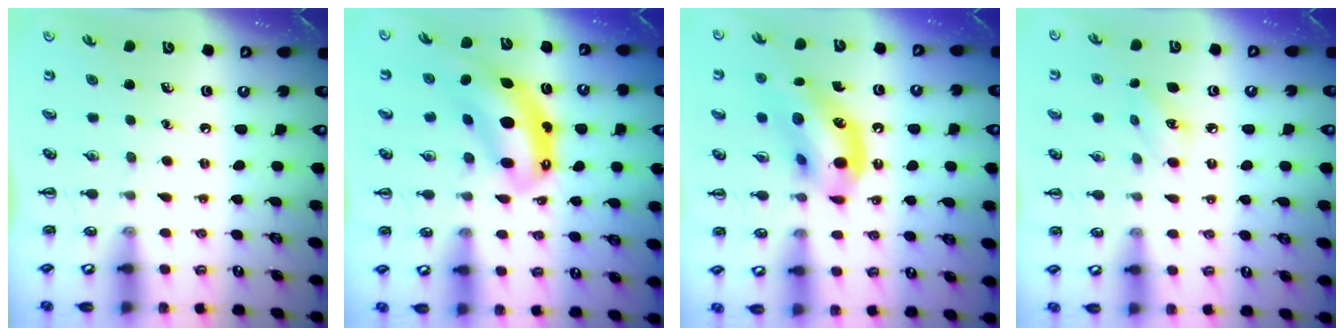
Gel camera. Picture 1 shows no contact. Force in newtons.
{"total": 8.3, "press": 8.0, "slide": 2.1}
{"total": 15.0, "press": 14.7, "slide": 2.8}
{"total": 5.8, "press": 5.5, "slide": 1.6}